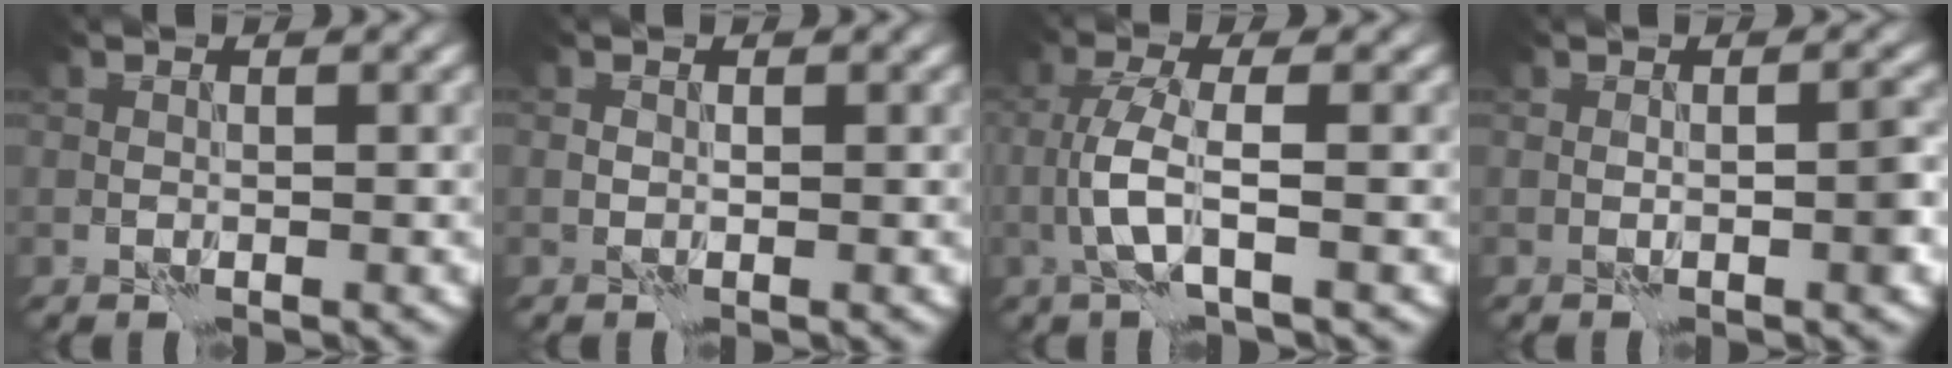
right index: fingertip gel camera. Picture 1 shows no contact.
{"total": 0.0}
{"total": 3.4, "force": [-0.6, 0.8, 3.3], "torque": [-0.074, 0.004, -0.018]}
{"total": 1.6, "force": [-0.2, 0.3, 1.5], "torque": [-0.026, 0.002, -0.004]}